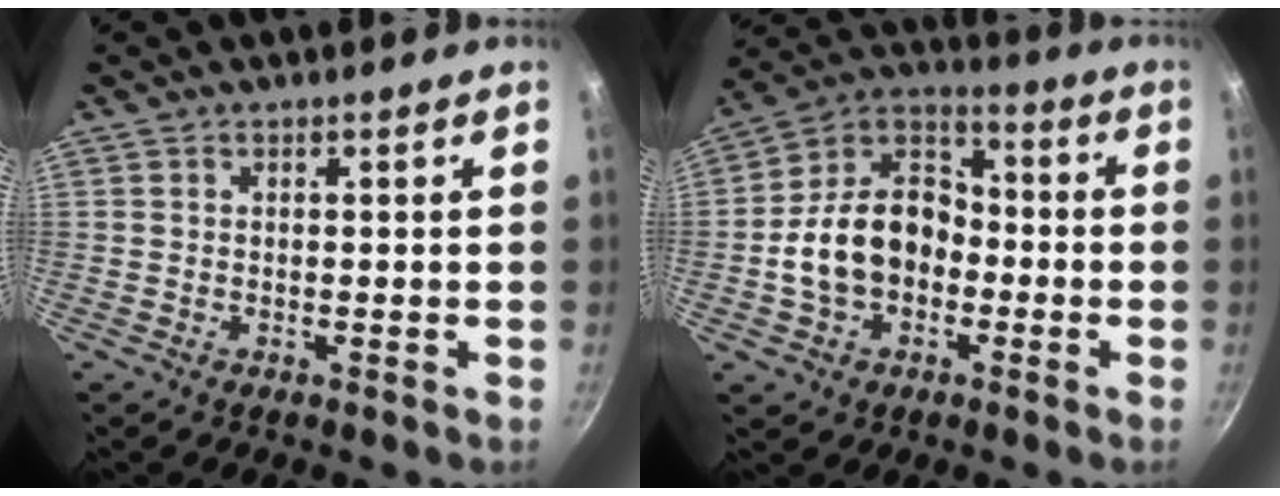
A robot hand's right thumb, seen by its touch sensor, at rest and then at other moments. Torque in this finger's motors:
{"motor_torque": [0.72, 2.58, 1.53, -0.64, 0.22]}